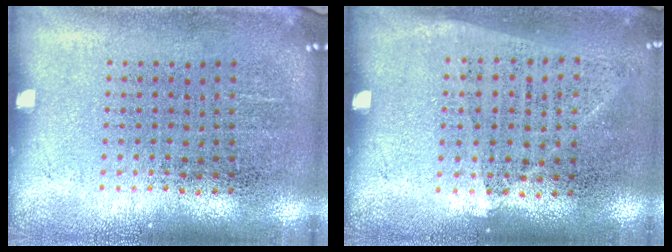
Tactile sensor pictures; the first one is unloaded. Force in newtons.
{"total": 1.0, "press": 0.8, "slide": 0.5}